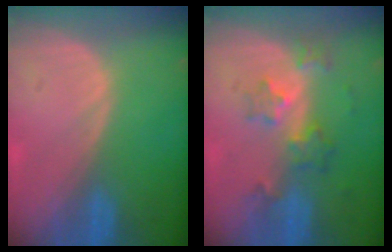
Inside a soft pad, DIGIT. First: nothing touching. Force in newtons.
{"total": 5.9, "press": 5.3, "slide": 2.7}